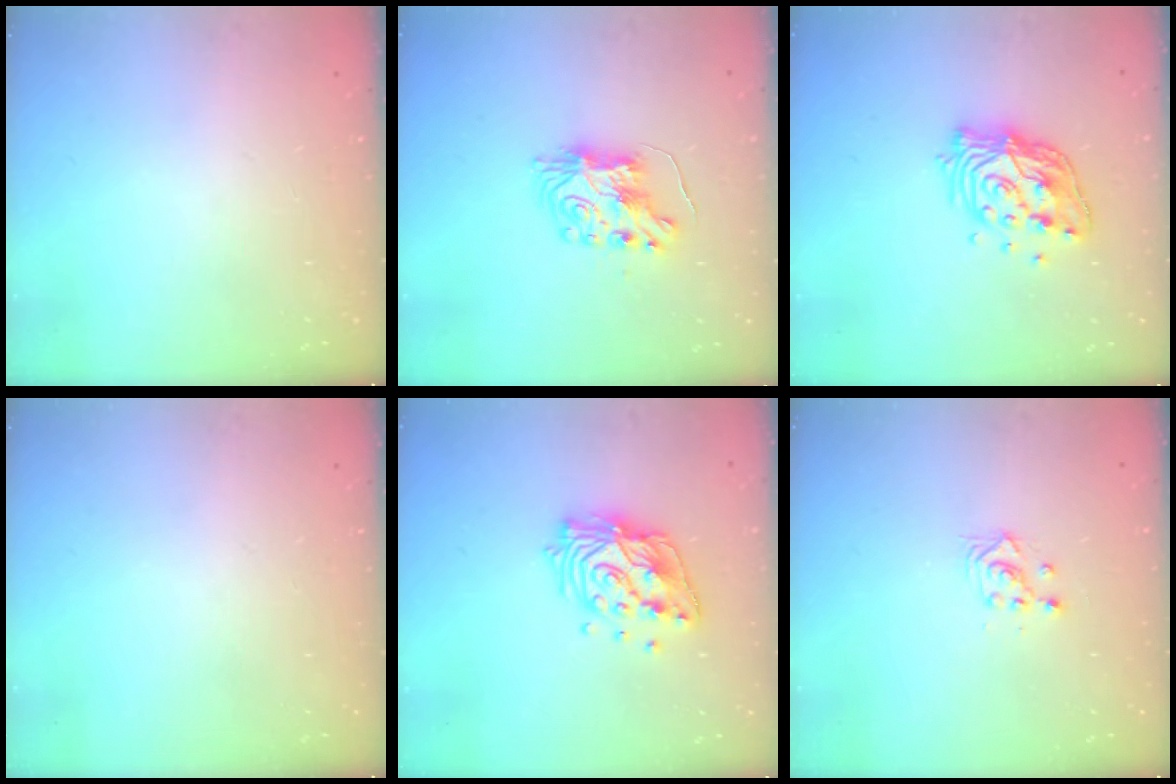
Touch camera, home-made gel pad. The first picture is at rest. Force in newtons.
{"total": 8.4, "press": 8.4, "slide": 0.6}
{"total": 14.4, "press": 14.3, "slide": 1.0}
{"total": 0.0}
{"total": 15.9, "press": 15.8, "slide": 1.8}
{"total": 2.3, "press": 2.3, "slide": 0.2}